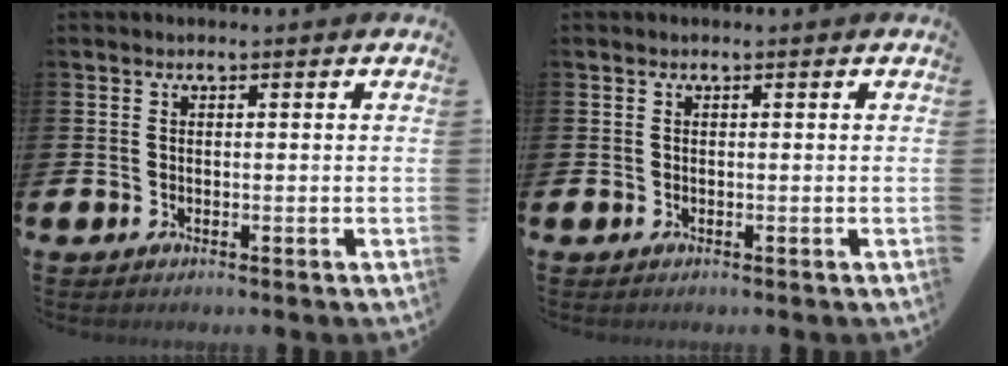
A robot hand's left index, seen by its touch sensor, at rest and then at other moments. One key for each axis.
{"total": 0.0}